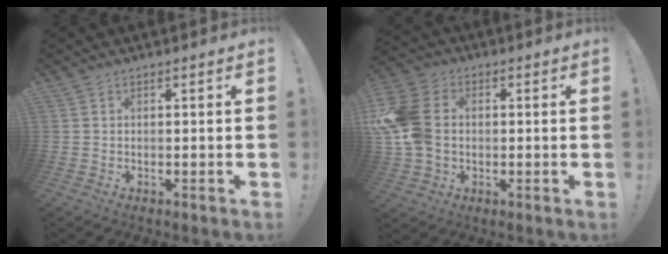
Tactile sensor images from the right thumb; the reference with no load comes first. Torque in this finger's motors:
{"motor_torque": [0.93, 0.90, 1.20, -0.05, 0.39]}